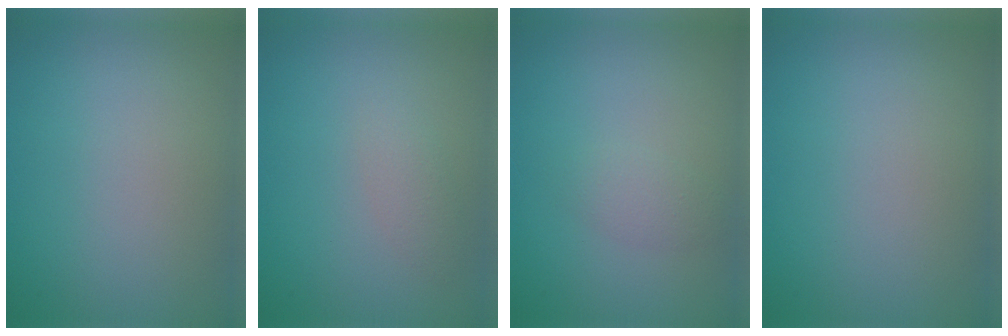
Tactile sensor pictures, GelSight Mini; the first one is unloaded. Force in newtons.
{"total": 1.3, "press": 1.3, "slide": 0.0}
{"total": 1.4, "press": 1.4, "slide": 0.1}
{"total": 0.0}